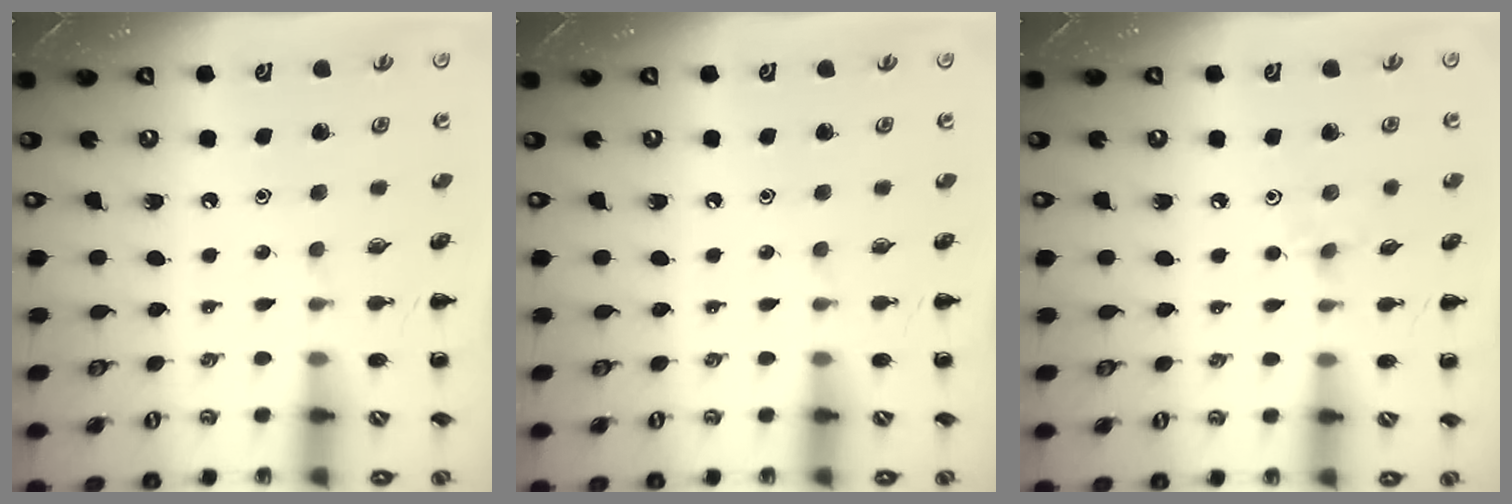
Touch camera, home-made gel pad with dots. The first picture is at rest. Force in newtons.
{"total": 0.0}
{"total": 5.7, "press": 5.4, "slide": 1.8}